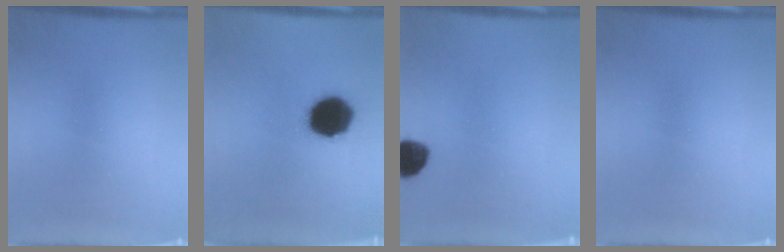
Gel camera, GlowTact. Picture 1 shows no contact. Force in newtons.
{"total": 16.0}
{"total": 7.5}
{"total": 0.0}